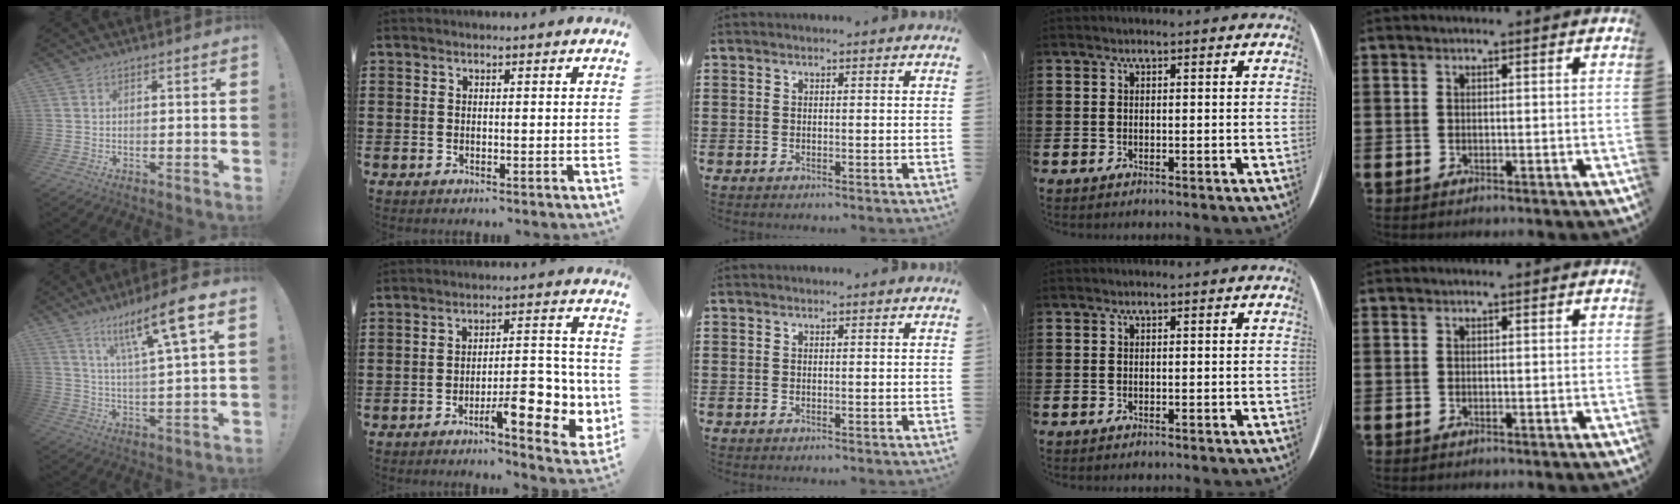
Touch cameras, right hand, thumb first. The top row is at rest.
{"thumb": {"total": 14.4, "force": [7.8, 1.5, 12.0], "torque": [-0.196, -0.040, 0.112]}, "index": {"total": 9.0, "force": [-3.9, 2.9, 7.6], "torque": [-0.095, 0.000, -0.065]}}